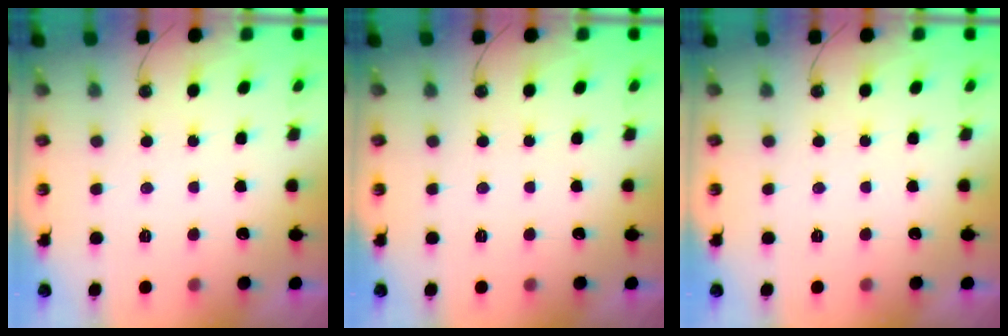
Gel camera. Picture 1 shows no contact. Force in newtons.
{"total": 0.0}
{"total": 0.0}